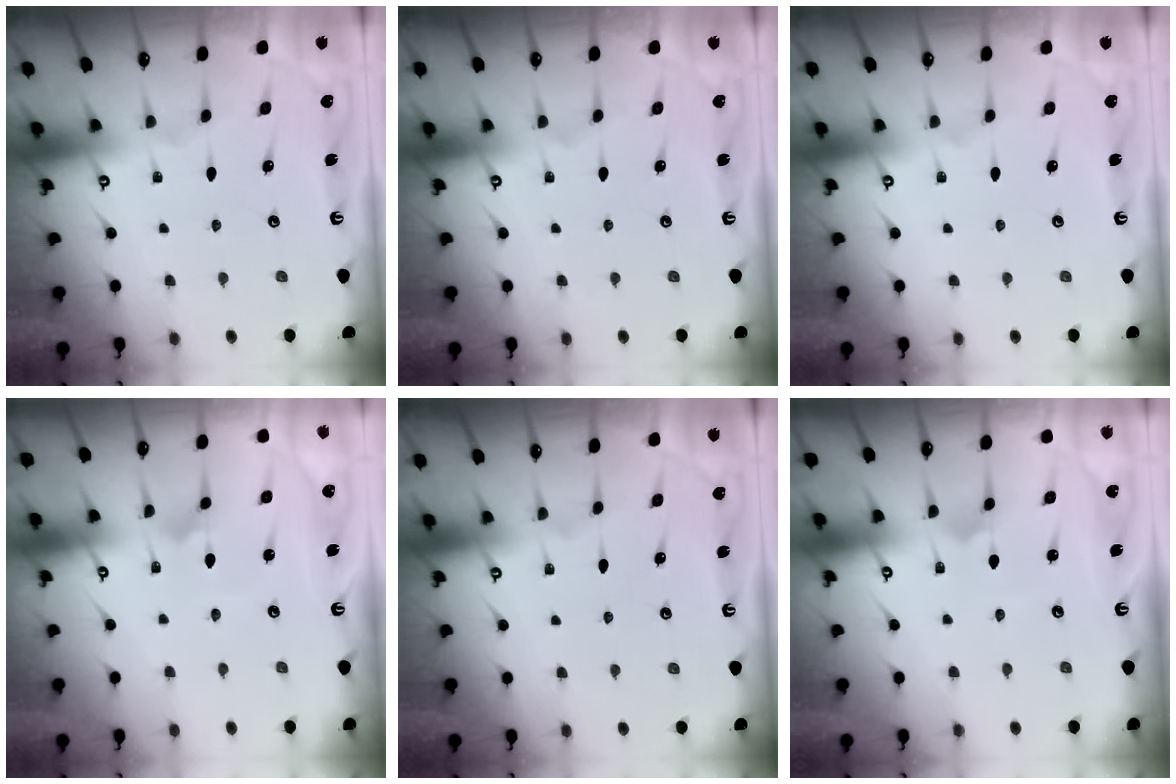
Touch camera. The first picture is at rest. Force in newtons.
{"total": 0.0}
{"total": 0.0}
{"total": 3.7, "press": 3.7, "slide": 0.2}
{"total": 0.0}
{"total": 0.7, "press": 0.7, "slide": 0.0}